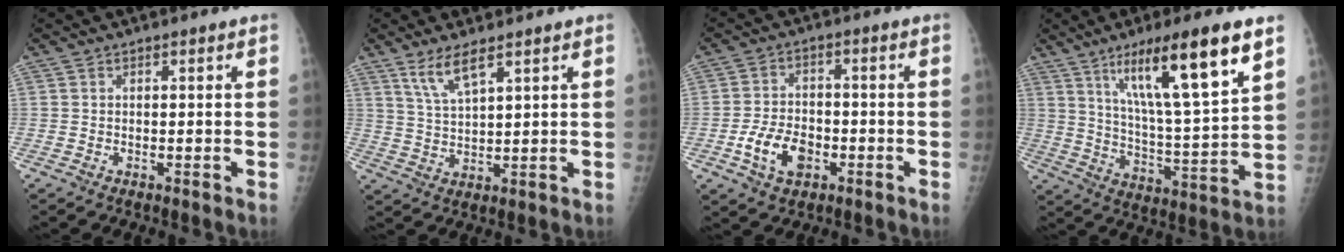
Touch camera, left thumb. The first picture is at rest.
{"total": 6.5, "force": [4.2, 1.7, 4.6], "torque": [-0.092, -0.020, 0.090]}
{"total": 8.6, "force": [-3.1, 5.7, 5.7], "torque": [-0.094, 0.017, -0.054]}
{"total": 19.3, "force": [10.3, 2.8, 16.1], "torque": [-0.258, -0.041, 0.179]}